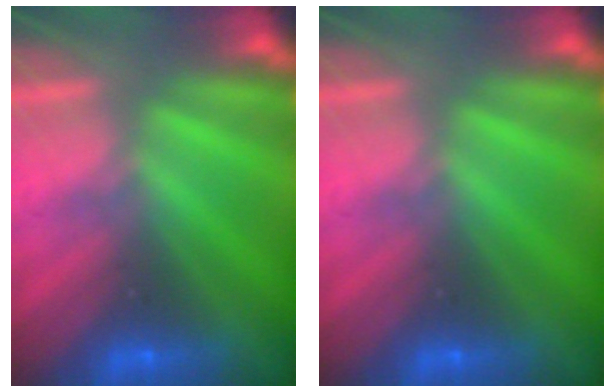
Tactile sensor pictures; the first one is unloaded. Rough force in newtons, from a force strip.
{"total": 0.0}